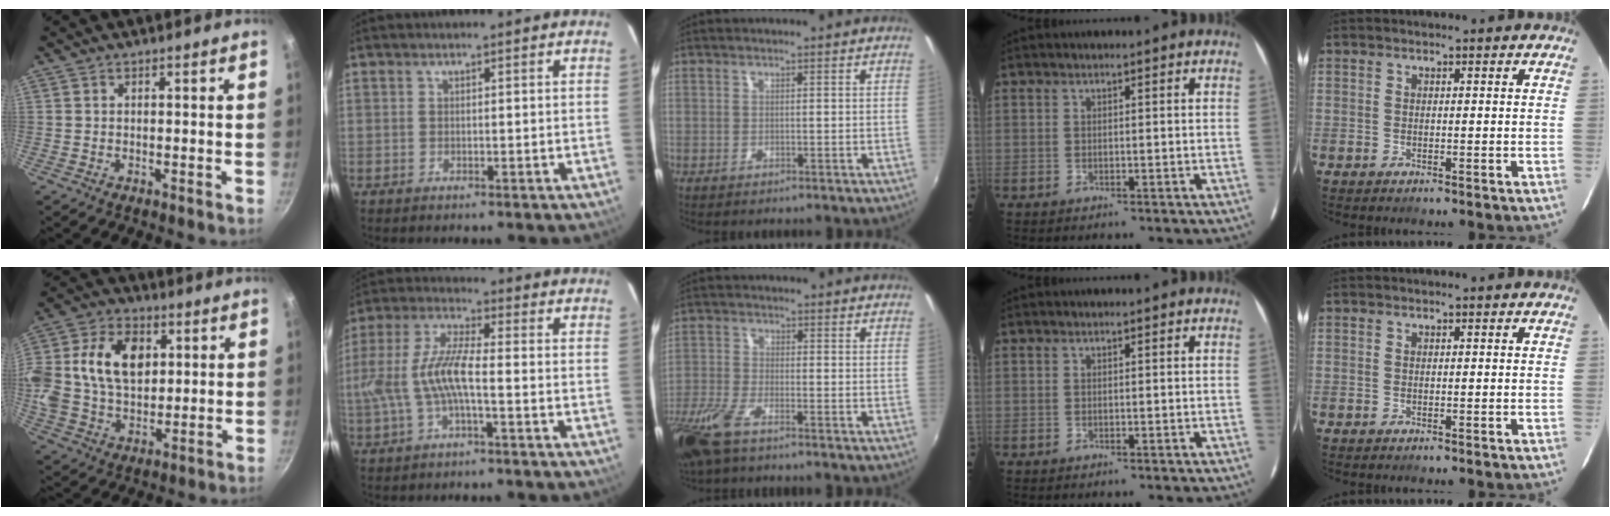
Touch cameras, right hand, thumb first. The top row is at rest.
{"thumb": {"total": 20.0, "force": [3.9, 14.1, 13.6], "torque": [-0.267, 0.021, 0.066]}, "index": {"total": 10.1, "force": [-2.3, 2.2, 9.6], "torque": [-0.208, 0.005, -0.039]}, "middle": {"total": 9.9, "force": [-6.7, 3.0, 6.7], "torque": [-0.165, -0.031, -0.138]}}